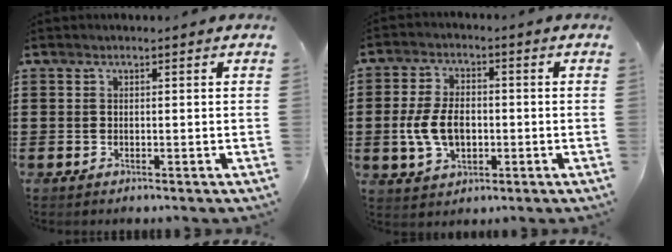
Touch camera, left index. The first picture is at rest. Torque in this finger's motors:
{"motor_torque": [1.42, -0.03, 0.68, 0.15]}